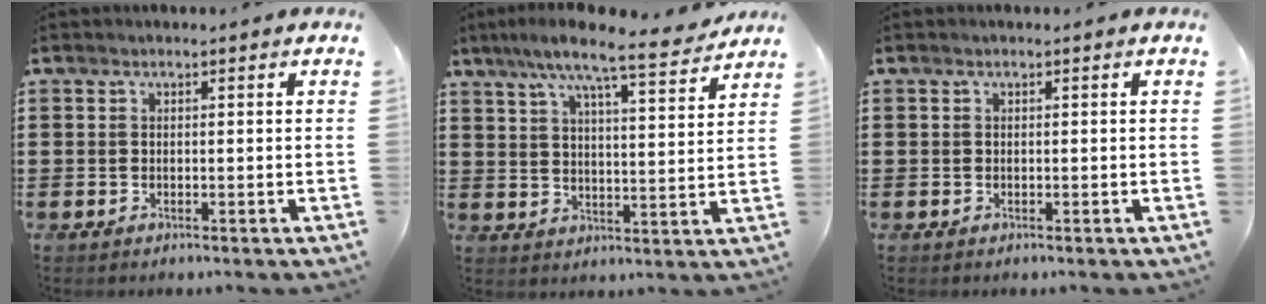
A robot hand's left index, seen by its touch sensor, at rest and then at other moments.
{"total": 8.7, "force": [7.3, 0.1, 4.8], "torque": [-0.108, -0.034, 0.122]}
{"total": 0.0}